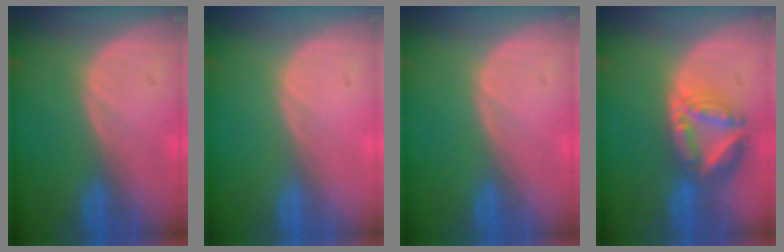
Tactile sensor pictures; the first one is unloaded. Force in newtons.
{"total": 0.0}
{"total": 0.0}
{"total": 8.3, "press": 7.1, "slide": 4.2}